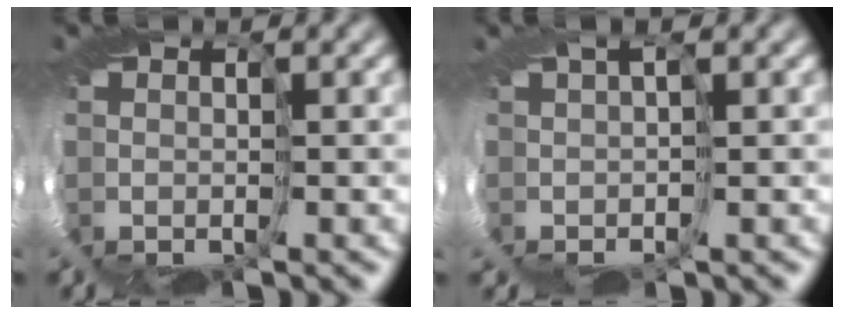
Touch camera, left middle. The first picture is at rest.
{"total": 2.6, "force": [0.1, -2.5, -0.9], "torque": [0.040, 0.009, -0.012]}